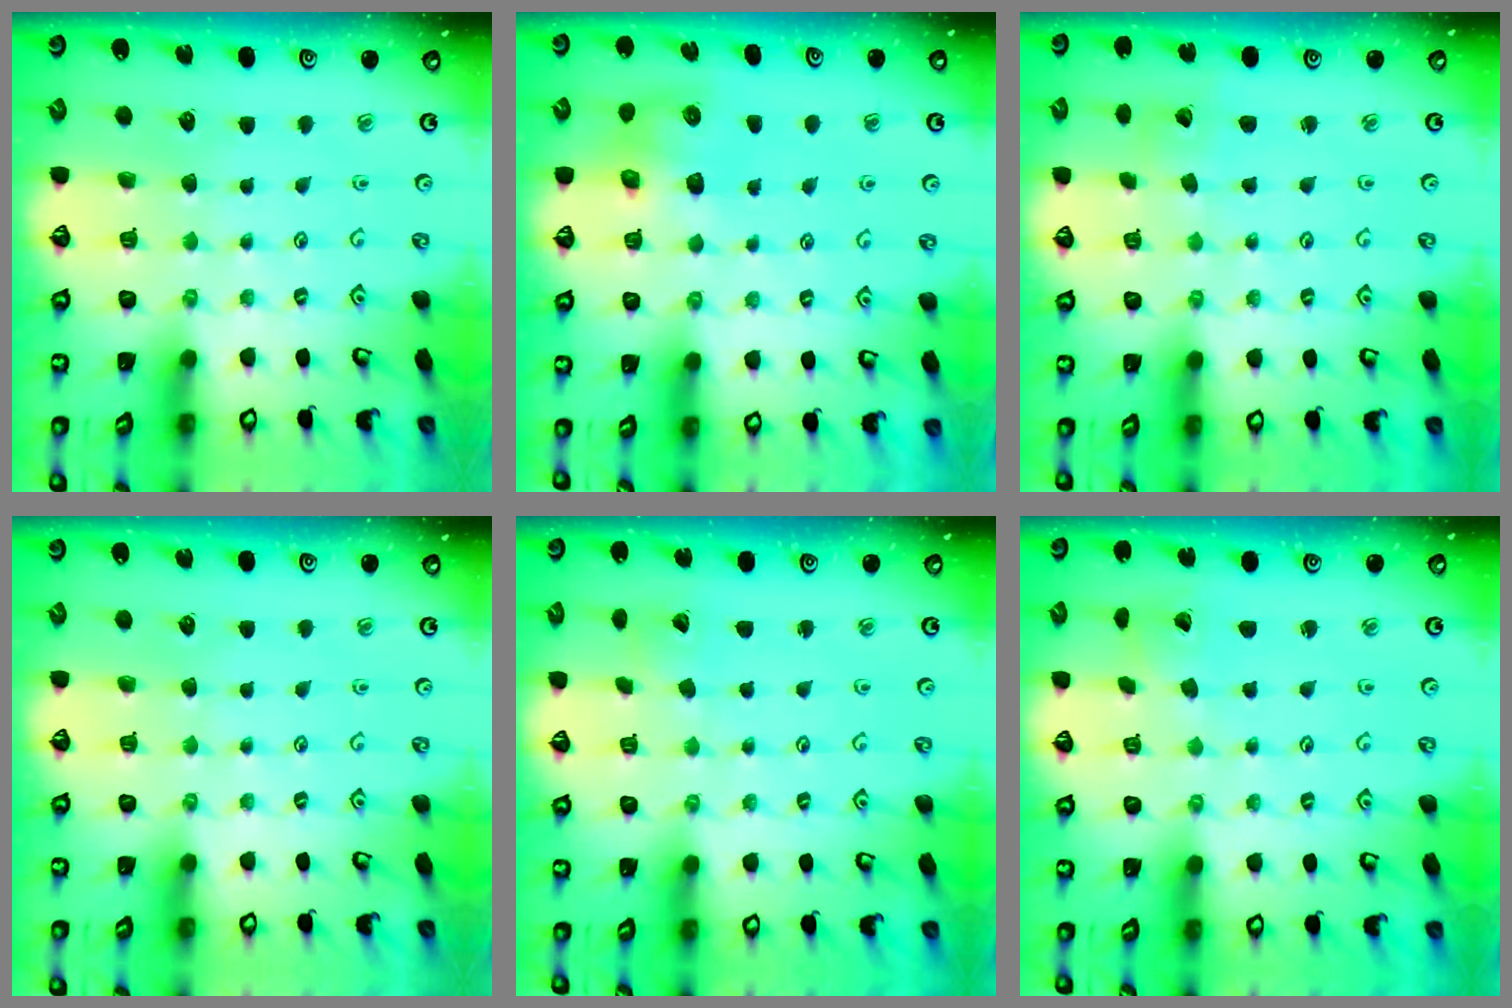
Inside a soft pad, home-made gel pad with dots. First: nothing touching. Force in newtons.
{"total": 7.6, "press": 7.5, "slide": 1.0}
{"total": 3.0, "press": 3.0, "slide": 0.3}
{"total": 0.0}
{"total": 2.4, "press": 2.4, "slide": 0.2}
{"total": 2.0, "press": 2.0, "slide": 0.3}